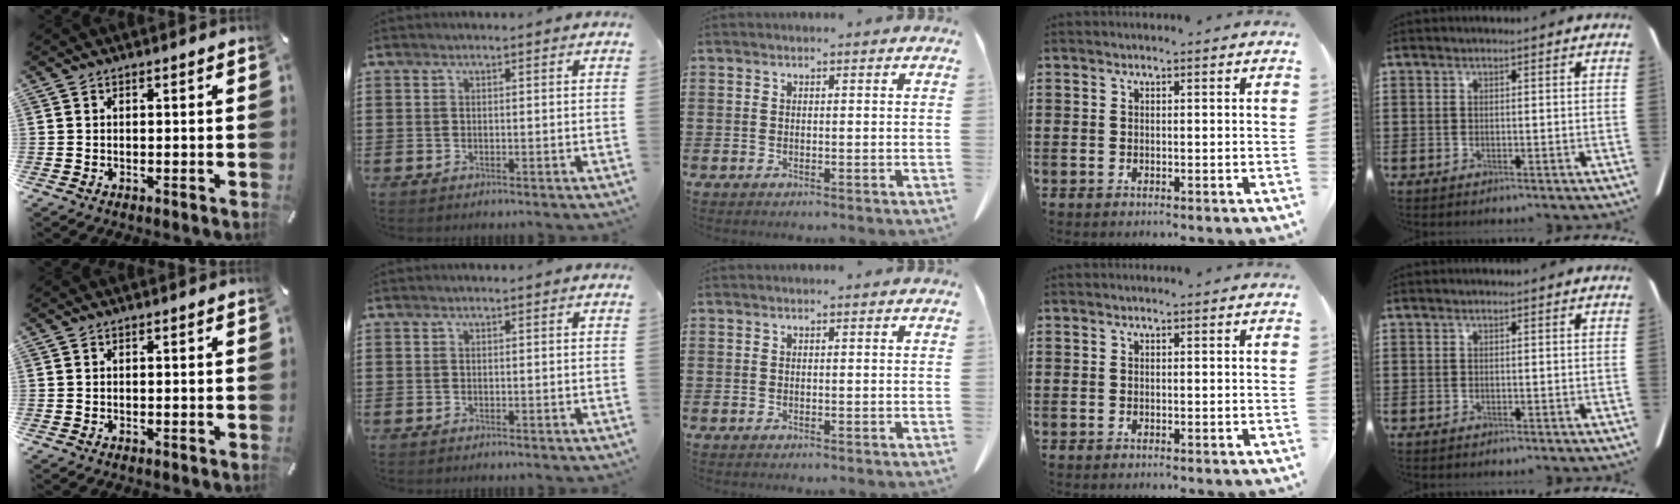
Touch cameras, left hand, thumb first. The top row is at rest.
{}